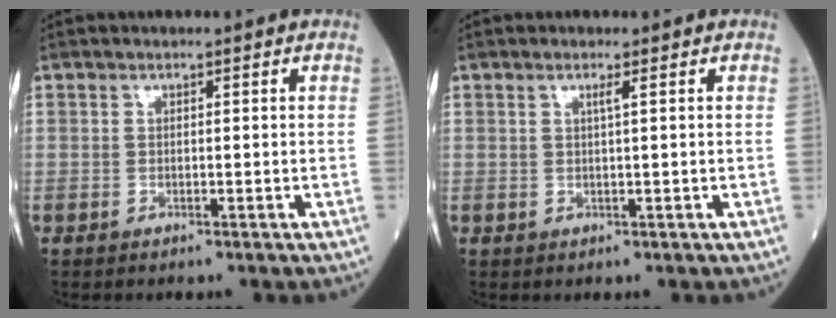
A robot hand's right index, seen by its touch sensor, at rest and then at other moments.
{"total": 1.0, "force": [0.4, -0.3, 0.9], "torque": [-0.021, -0.002, 0.009]}